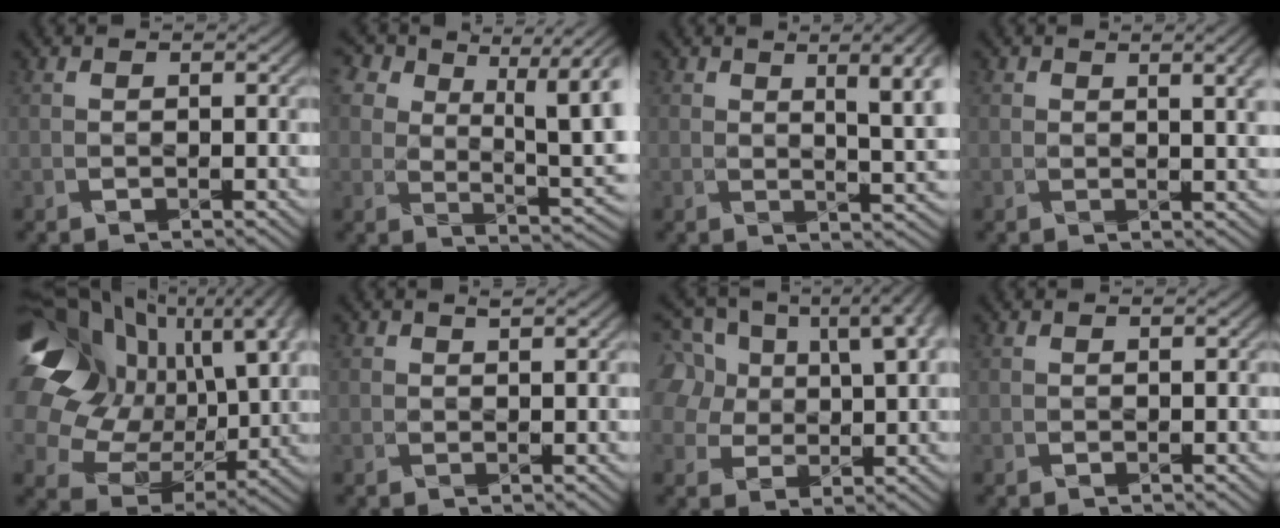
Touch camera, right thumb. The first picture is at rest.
{"total": 12.1, "force": [5.2, 6.3, 8.9], "torque": [-0.156, 0.001, 0.079]}
{"total": 6.9, "force": [2.5, 2.1, 6.1], "torque": [-0.082, 0.005, 0.039]}
{"total": 3.6, "force": [1.7, 1.1, 3.0], "torque": [-0.041, 0.002, 0.026]}
{"total": 24.4, "force": [8.6, 17.5, 14.7], "torque": [-0.353, 0.019, 0.174]}
{"total": 0.9, "force": [0.8, 0.2, 0.5], "torque": [-0.009, 0.000, 0.015]}
{"total": 13.6, "force": [5.7, 8.9, 8.5], "torque": [-0.203, 0.031, 0.102]}
{"total": 0.0}